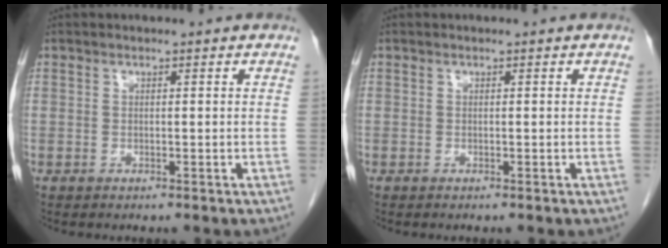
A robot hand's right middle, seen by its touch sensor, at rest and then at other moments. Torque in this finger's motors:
{"motor_torque": [0.90, -0.86, 0.04, 0.01]}